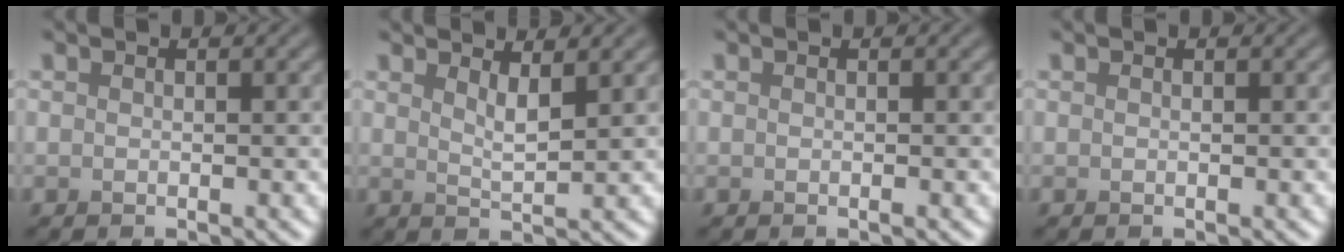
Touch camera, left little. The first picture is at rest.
{"total": 2.2, "force": [1.5, 0.5, 1.5], "torque": [-0.021, -0.005, 0.024]}
{"total": 0.0}
{"total": 0.0}